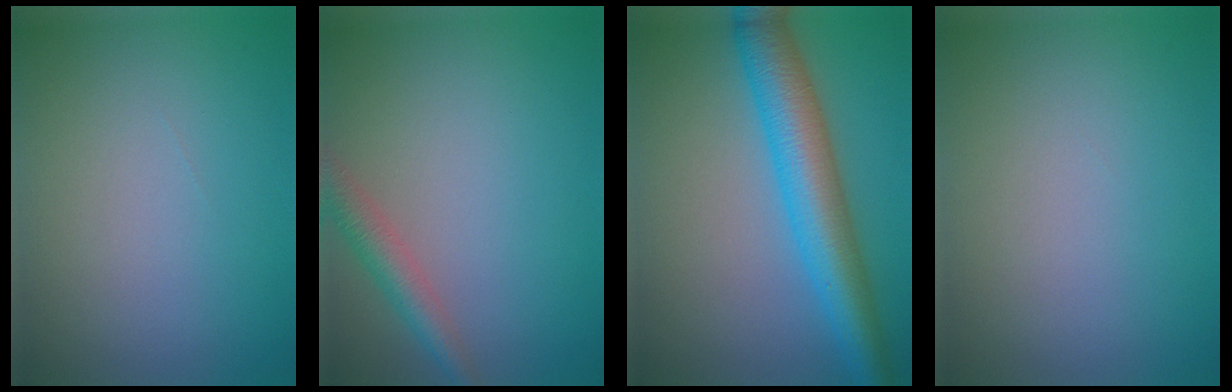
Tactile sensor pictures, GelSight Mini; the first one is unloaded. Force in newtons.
{"total": 2.8, "press": 2.8, "slide": 0.1}
{"total": 7.7, "press": 7.7, "slide": 0.2}
{"total": 0.0}